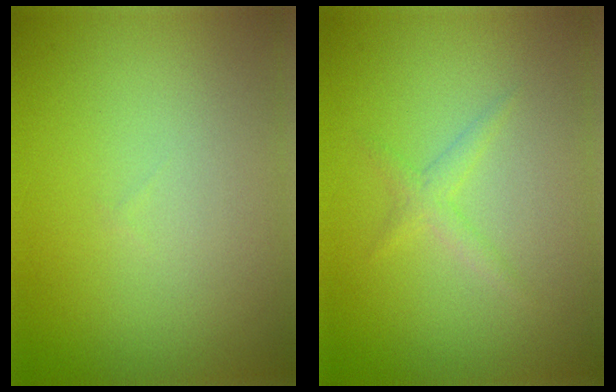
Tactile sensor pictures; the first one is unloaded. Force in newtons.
{"total": 1.3, "press": 1.3, "slide": 0.0}